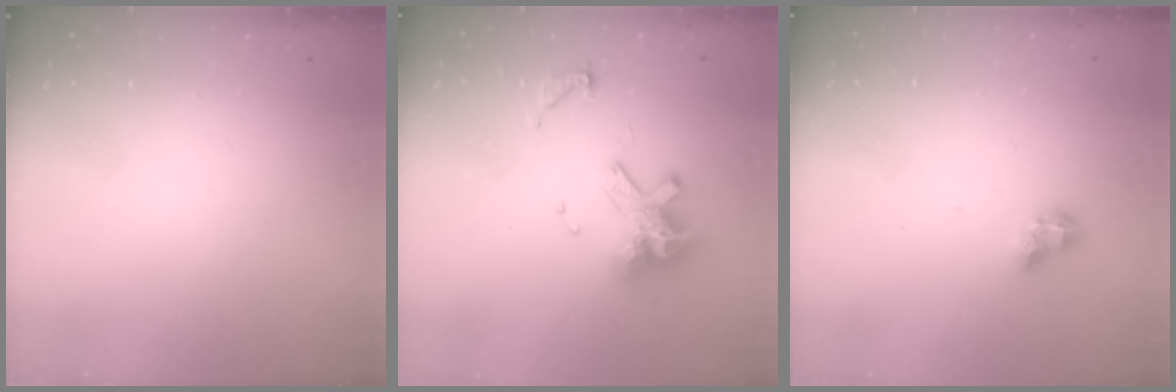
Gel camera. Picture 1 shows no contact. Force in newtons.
{"total": 12.2, "press": 12.1, "slide": 1.1}
{"total": 6.1, "press": 6.1, "slide": 0.3}